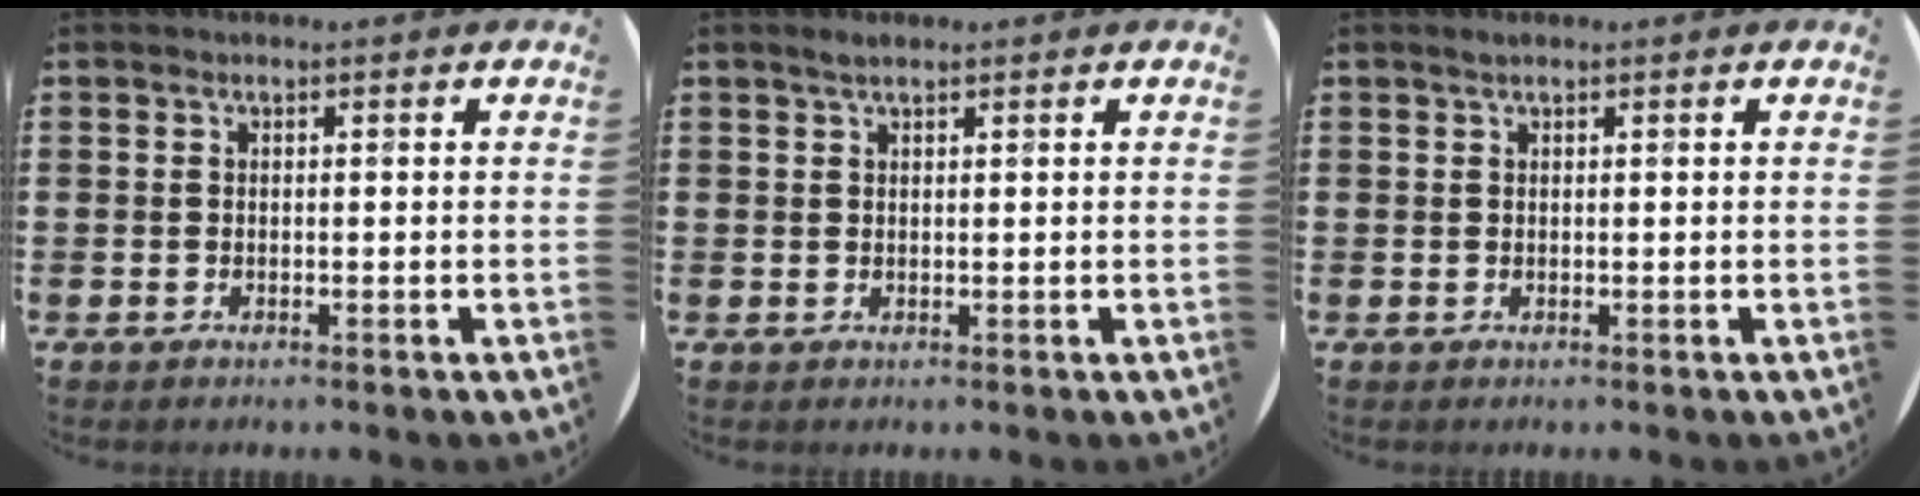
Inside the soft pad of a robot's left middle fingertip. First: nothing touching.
{"total": 1.2, "force": [1.0, 0.1, 0.6], "torque": [-0.013, 0.002, 0.017]}
{"total": 0.5, "force": [0.4, 0.0, 0.3], "torque": [-0.006, 0.001, 0.008]}